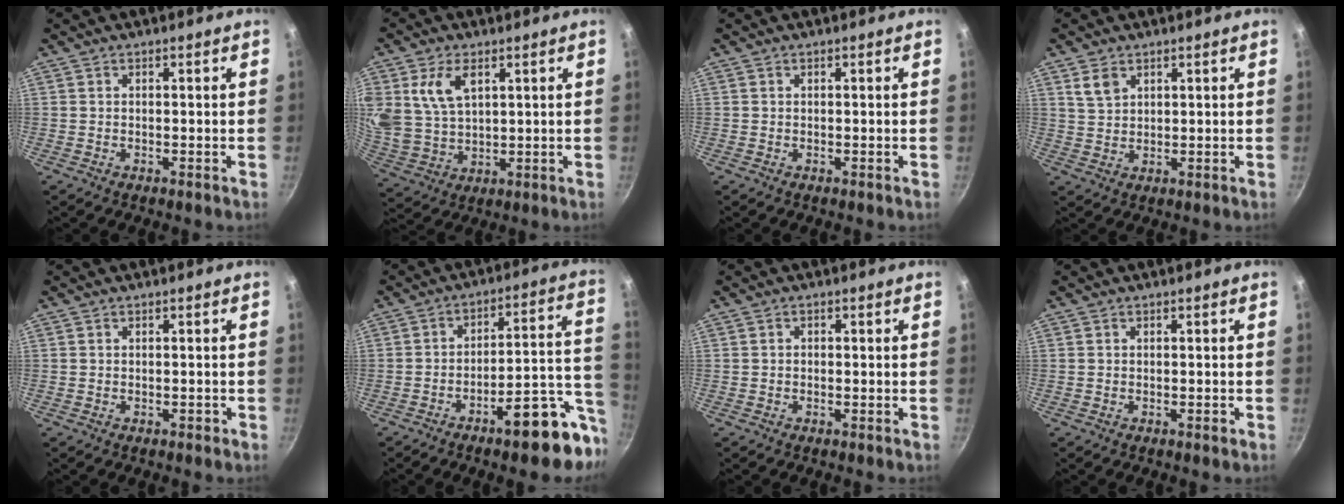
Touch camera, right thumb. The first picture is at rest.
{"total": 10.6, "force": [4.1, 6.7, 7.0], "torque": [-0.126, -0.022, 0.088]}
{"total": 0.0}
{"total": 3.9, "force": [2.1, 2.6, 2.1], "torque": [-0.029, -0.005, 0.044]}
{"total": 0.6, "force": [-0.3, 0.4, 0.3], "torque": [0.001, 0.008, -0.003]}
{"total": 17.3, "force": [-7.6, 5.7, 14.5], "torque": [-0.153, 0.040, -0.105]}
{"total": 0.7, "force": [-0.2, 0.6, 0.3], "torque": [-0.006, 0.004, -0.004]}
{"total": 0.6, "force": [-0.3, 0.3, 0.5], "torque": [-0.006, 0.005, -0.006]}